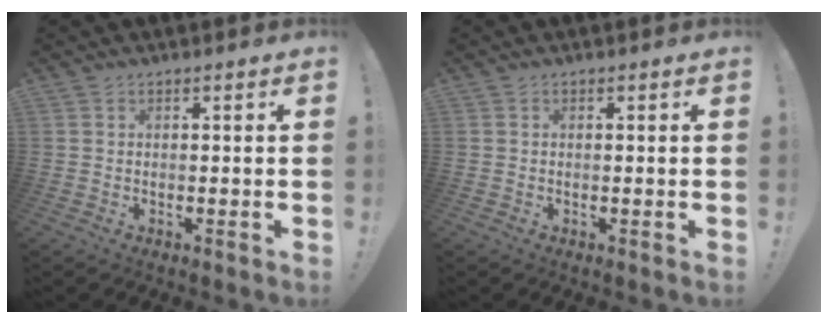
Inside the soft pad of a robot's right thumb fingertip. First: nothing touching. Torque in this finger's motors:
{"motor_torque": [-0.15, -0.13, -0.09, 0.02, 0.02]}